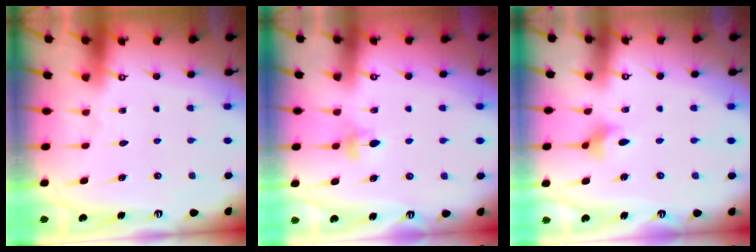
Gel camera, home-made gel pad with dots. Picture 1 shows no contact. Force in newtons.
{"total": 4.0, "press": 3.9, "slide": 0.8}
{"total": 3.5, "press": 3.4, "slide": 0.8}